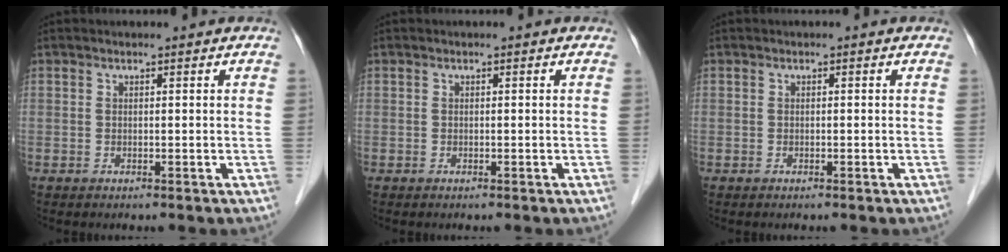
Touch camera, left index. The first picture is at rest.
{"total": 0.0}
{"total": 0.0}